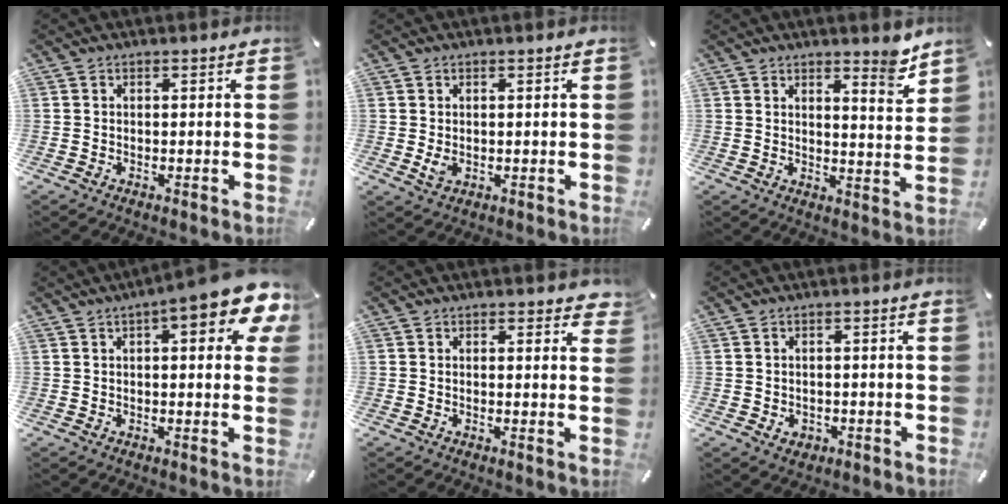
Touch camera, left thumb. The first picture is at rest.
{"total": 2.3, "force": [0.0, 1.6, 1.6], "torque": [-0.044, -0.004, -0.002]}
{"total": 6.2, "force": [5.3, 1.3, 3.1], "torque": [-0.034, -0.043, 0.086]}
{"total": 12.3, "force": [5.8, 3.4, 10.2], "torque": [-0.133, -0.030, 0.091]}
{"total": 1.4, "force": [1.1, 0.7, 0.6], "torque": [0.002, -0.004, 0.017]}
{"total": 2.2, "force": [-0.5, 1.9, 1.0], "torque": [-0.021, 0.004, -0.011]}